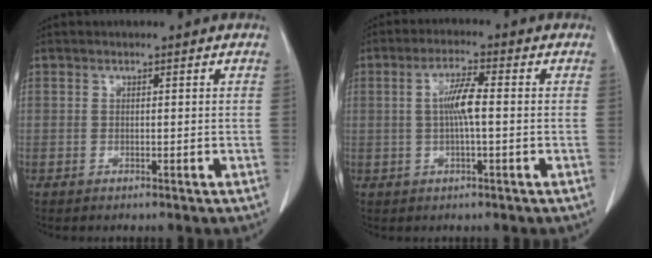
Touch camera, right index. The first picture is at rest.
{"total": 5.0, "force": [0.1, 0.4, 5.0], "torque": [-0.097, 0.006, 0.000]}